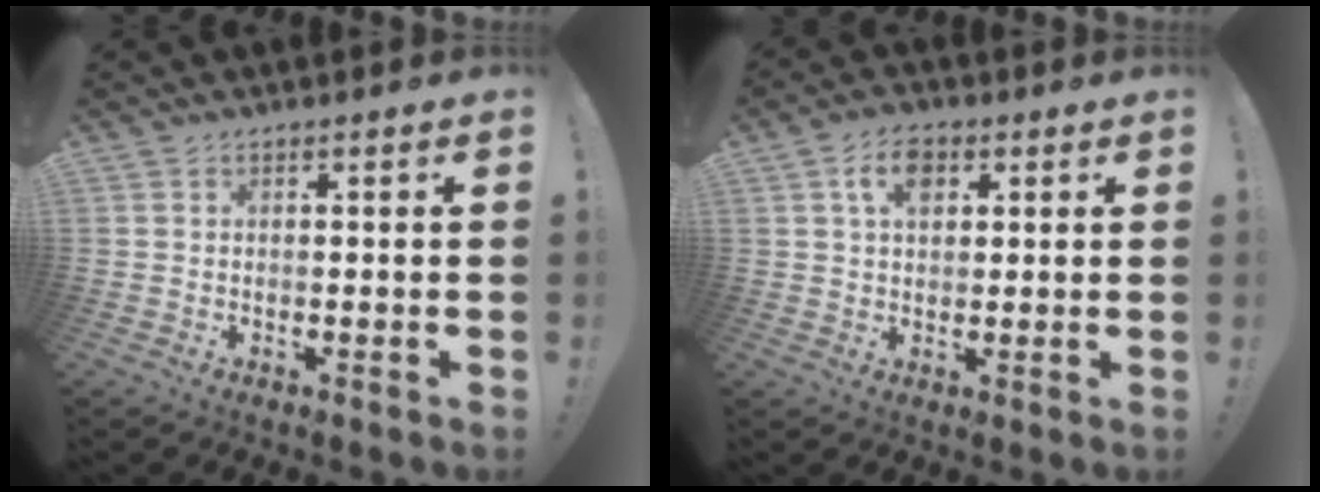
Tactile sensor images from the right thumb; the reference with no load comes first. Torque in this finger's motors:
{"motor_torque": [0.26, 0.24, 0.02, -0.01, 0.00]}